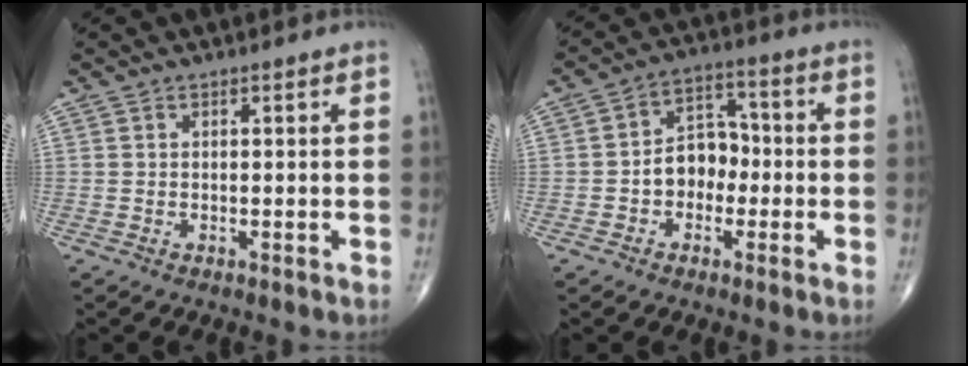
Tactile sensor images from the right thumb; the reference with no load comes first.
{"total": 8.0, "force": [-1.5, 6.0, 5.1], "torque": [-0.049, 0.035, -0.038]}